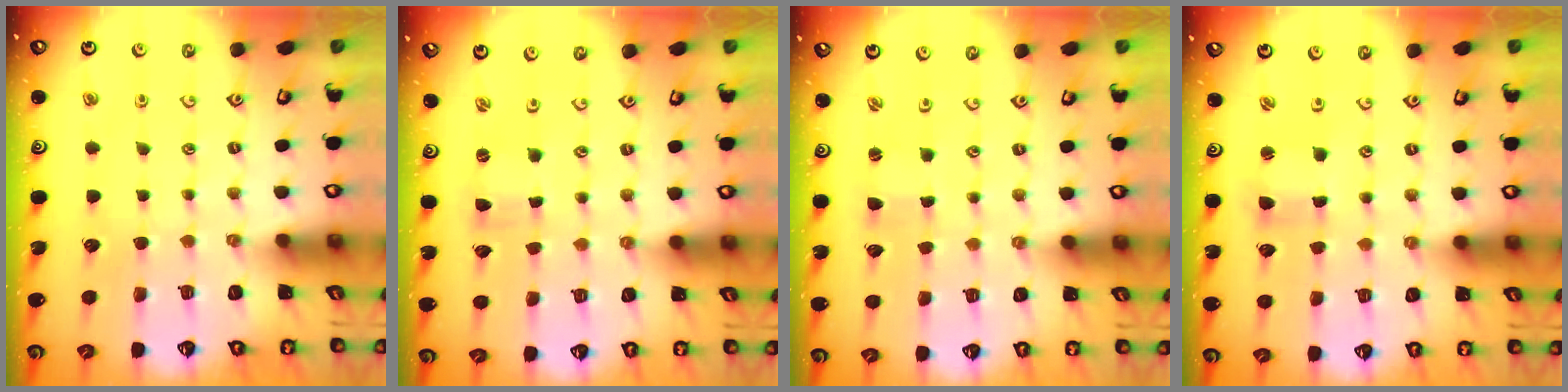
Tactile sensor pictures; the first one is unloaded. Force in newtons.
{"total": 0.0}
{"total": 0.0}
{"total": 1.6, "press": 1.6, "slide": 0.4}